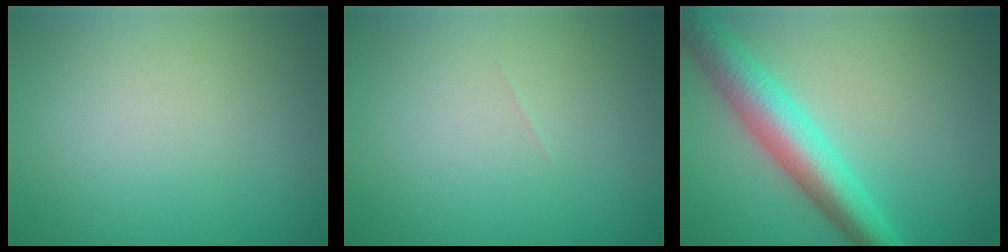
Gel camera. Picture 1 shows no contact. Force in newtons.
{"total": 0.0}
{"total": 6.2, "press": 6.2, "slide": 0.0}